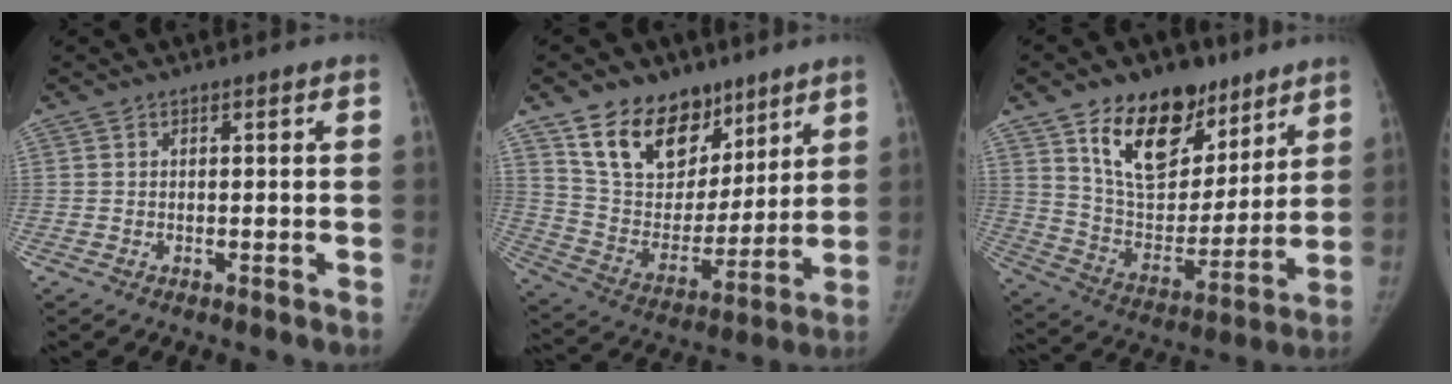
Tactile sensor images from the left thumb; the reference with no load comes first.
{"total": 18.2, "force": [11.8, 11.5, 7.9], "torque": [-0.084, -0.064, 0.217]}
{"total": 20.8, "force": [12.4, 12.3, 11.2], "torque": [-0.126, -0.063, 0.217]}